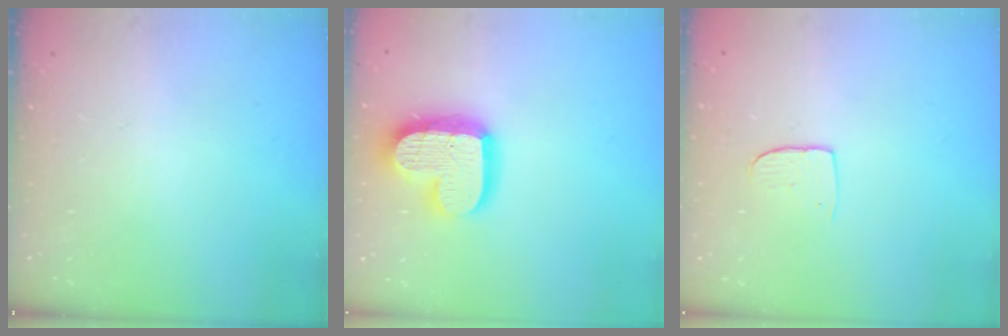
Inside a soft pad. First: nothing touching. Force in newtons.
{"total": 17.0, "press": 16.9, "slide": 1.4}
{"total": 4.1, "press": 4.1, "slide": 0.3}